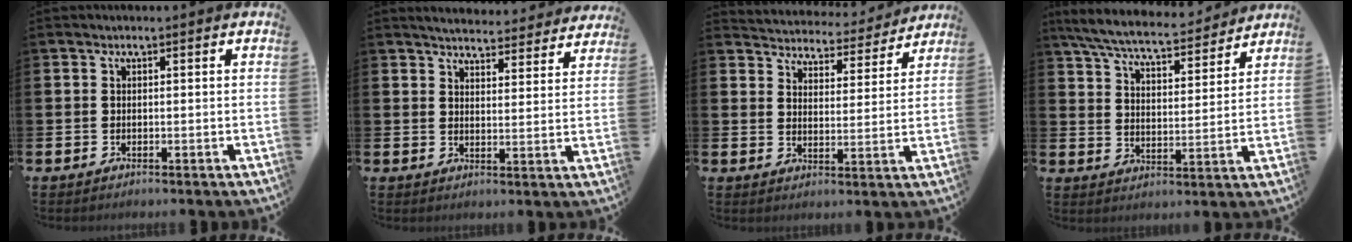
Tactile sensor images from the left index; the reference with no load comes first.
{"total": 4.8, "force": [4.8, 0.7, 0.3], "torque": [-0.010, -0.038, 0.082]}
{"total": 4.4, "force": [4.3, 1.0, -0.2], "torque": [-0.016, -0.038, 0.071]}
{"total": 7.5, "force": [7.0, 1.2, 2.4], "torque": [-0.080, -0.042, 0.122]}